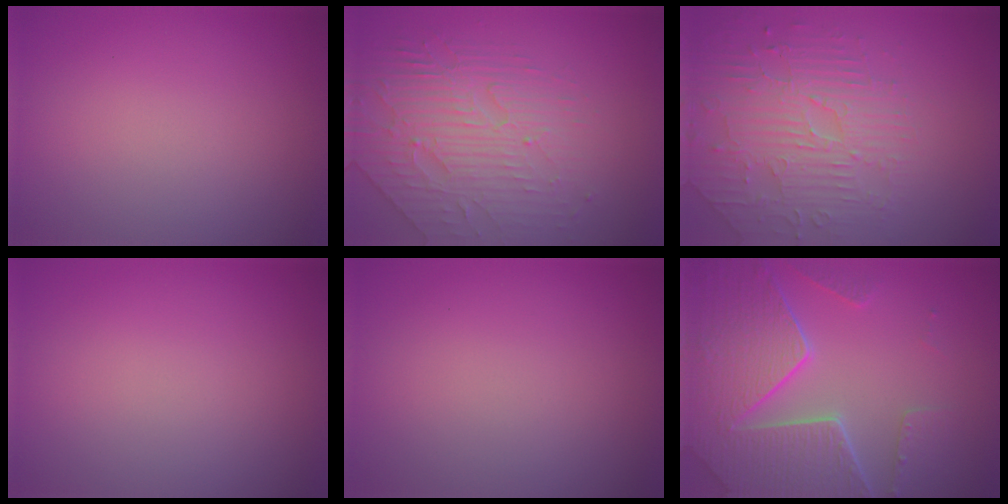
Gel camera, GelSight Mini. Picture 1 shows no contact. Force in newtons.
{"total": 4.3, "press": 4.0, "slide": 1.7}
{"total": 4.6, "press": 3.9, "slide": 2.3}
{"total": 0.0}
{"total": 0.0}
{"total": 8.3, "press": 6.1, "slide": 5.6}